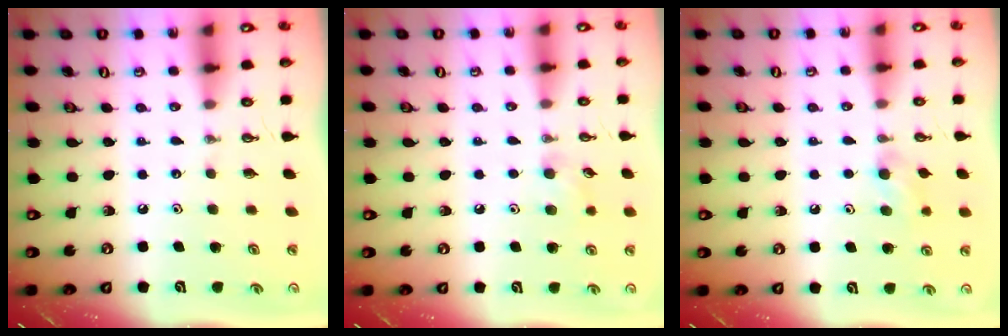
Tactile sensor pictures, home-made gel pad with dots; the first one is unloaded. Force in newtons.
{"total": 6.8, "press": 6.6, "slide": 1.5}
{"total": 6.4, "press": 6.3, "slide": 1.4}